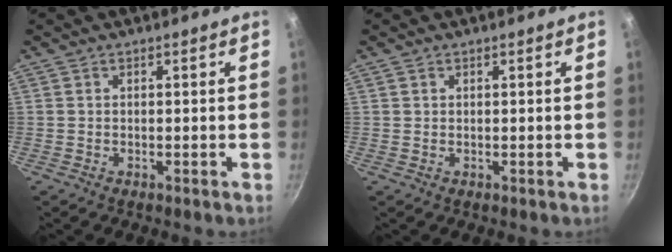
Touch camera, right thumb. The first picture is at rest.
{"total": 0.0}